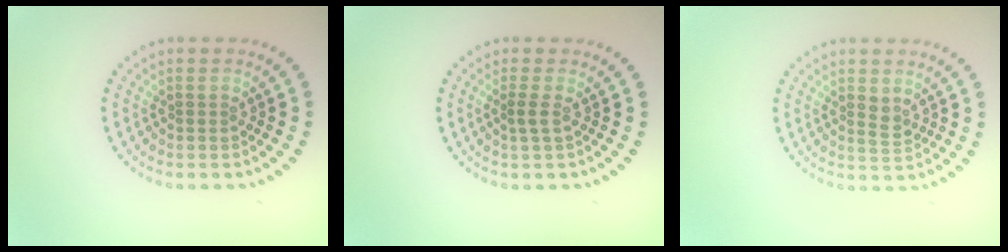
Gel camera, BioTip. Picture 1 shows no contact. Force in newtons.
{"total": 1.0, "press": 0.8, "slide": 0.6}
{"total": 1.5, "press": 1.4, "slide": 0.3}